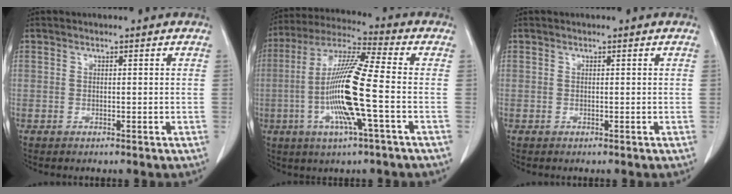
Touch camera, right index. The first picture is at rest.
{"total": 14.8, "force": [-2.9, 0.1, 14.5], "torque": [-0.292, -0.005, -0.065]}
{"total": 0.0}